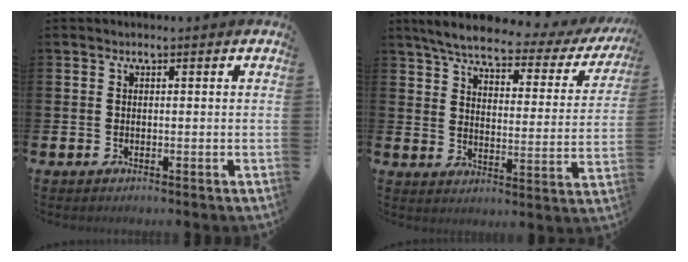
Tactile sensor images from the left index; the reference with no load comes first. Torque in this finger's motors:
{"motor_torque": [1.21, -0.93, 0.52, 0.21]}